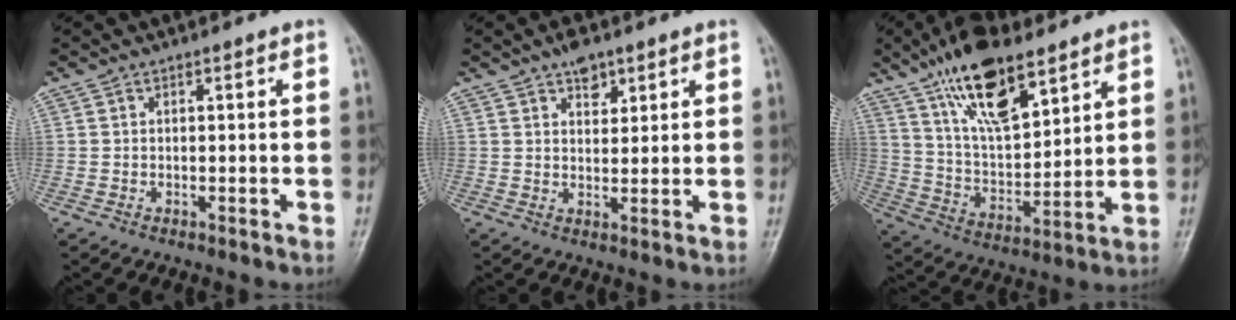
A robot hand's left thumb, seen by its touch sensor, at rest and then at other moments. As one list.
[{"total": 4.3, "force": [2.8, 2.3, 2.3], "torque": [-0.016, -0.015, 0.043]}, {"total": 17.3, "force": [11.0, 6.9, 11.5], "torque": [-0.172, -0.052, 0.206]}]